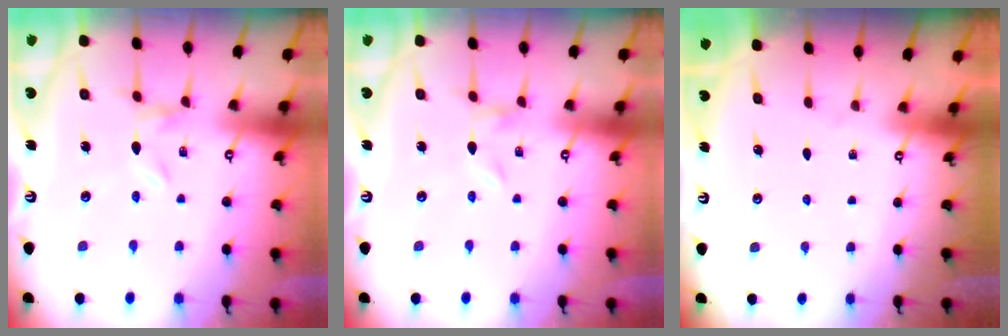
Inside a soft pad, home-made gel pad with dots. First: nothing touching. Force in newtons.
{"total": 0.0}
{"total": 0.0}